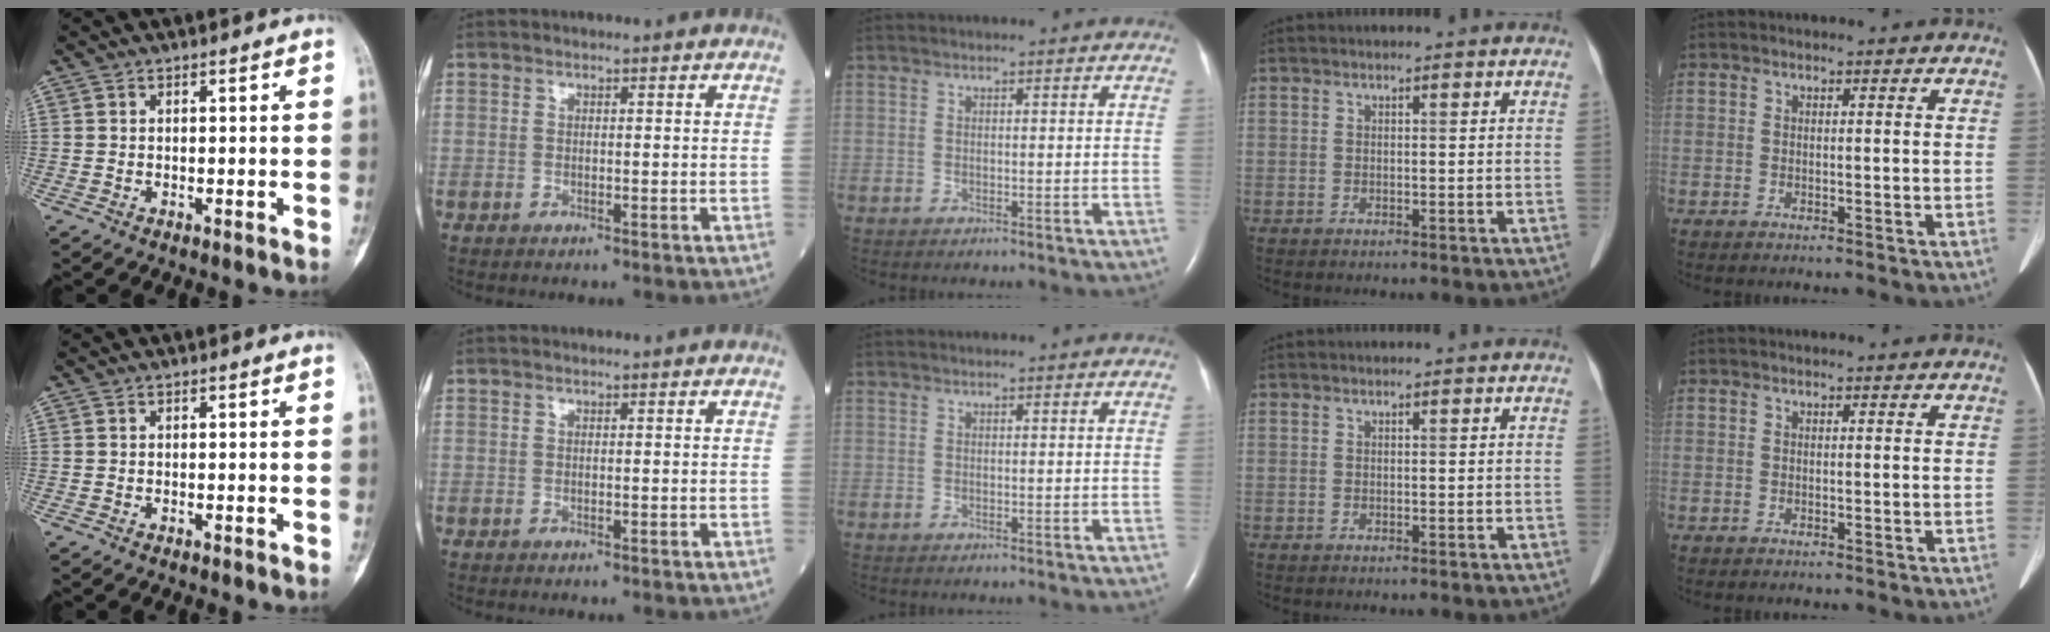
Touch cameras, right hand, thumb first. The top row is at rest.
{}